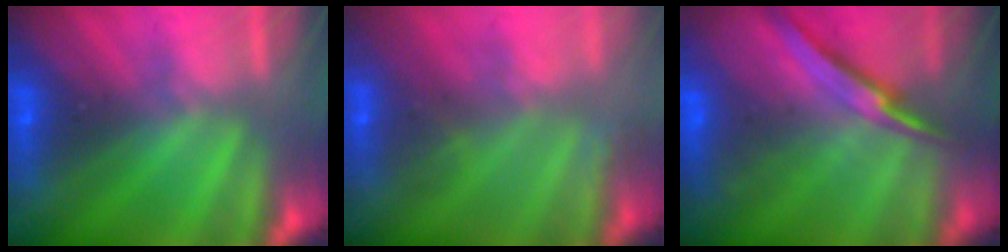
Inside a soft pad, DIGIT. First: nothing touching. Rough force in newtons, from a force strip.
{"total": 2.8}
{"total": 5.8}